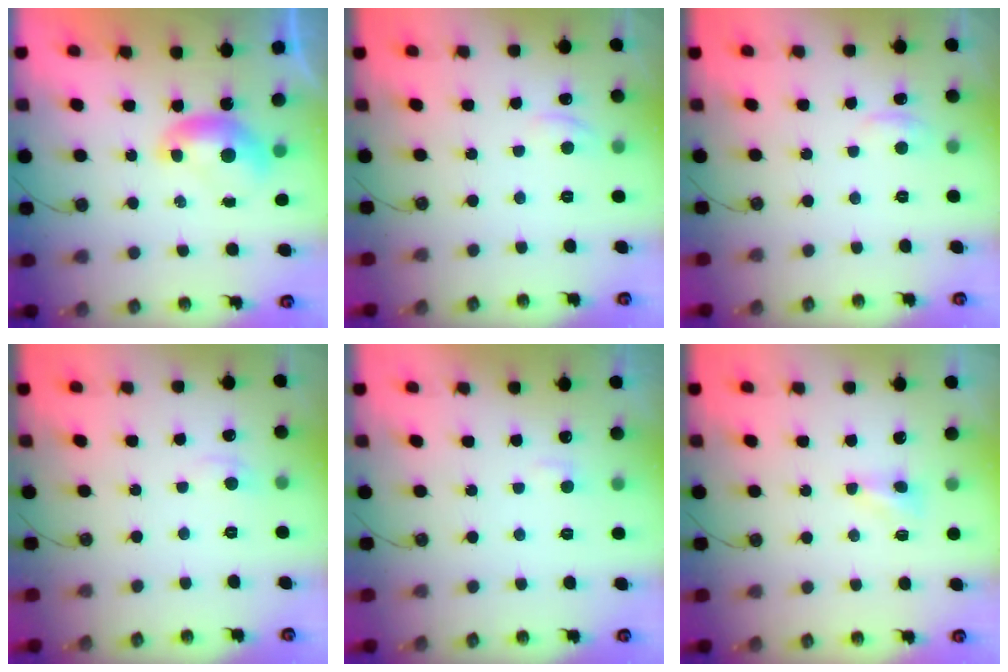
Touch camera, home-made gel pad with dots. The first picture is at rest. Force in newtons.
{"total": 1.7, "press": 1.7, "slide": 0.3}
{"total": 1.3, "press": 1.0, "slide": 0.7}
{"total": 0.6, "press": 0.6, "slide": 0.2}
{"total": 2.5, "press": 2.4, "slide": 0.5}
{"total": 1.6, "press": 1.5, "slide": 0.5}